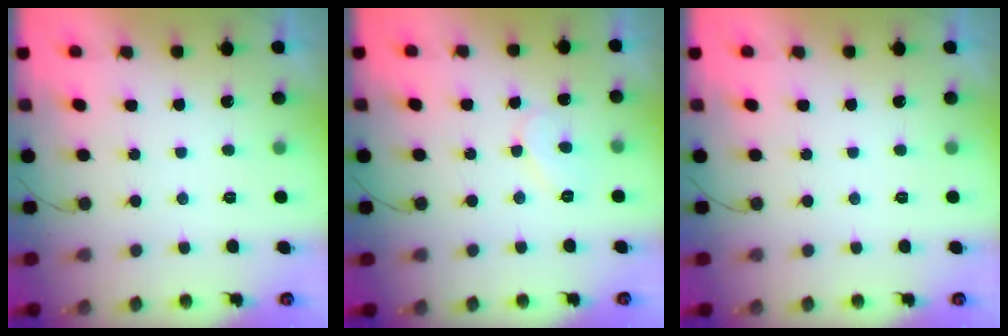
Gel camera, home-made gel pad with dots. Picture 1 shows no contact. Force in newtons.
{"total": 6.6, "press": 6.6, "slide": 0.6}
{"total": 0.0}